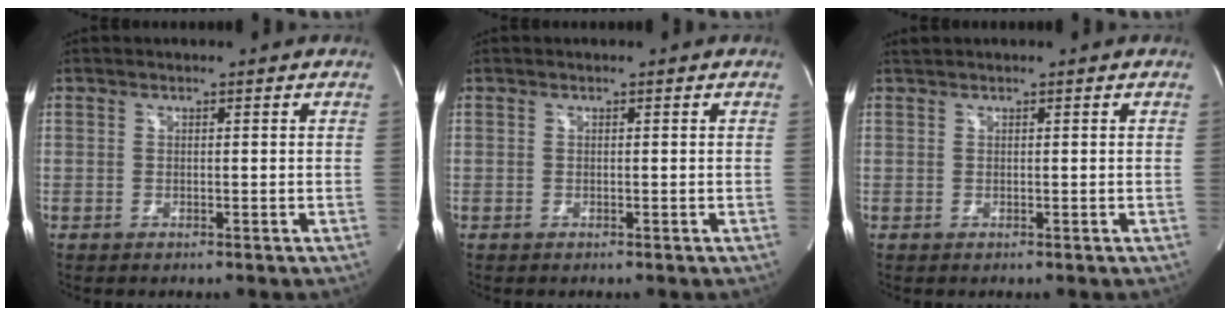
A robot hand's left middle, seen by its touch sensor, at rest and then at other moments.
{"total": 0.0}
{"total": 0.6, "force": [0.6, -0.2, 0.1], "torque": [-0.010, 0.011, 0.017]}